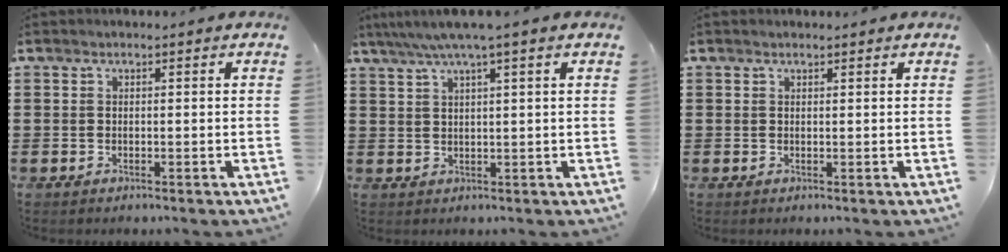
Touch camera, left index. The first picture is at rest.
{"total": 3.7, "force": [2.2, -0.4, 2.9], "torque": [-0.060, -0.002, 0.037]}
{"total": 0.5, "force": [0.5, 0.1, 0.1], "torque": [-0.004, 0.000, 0.010]}